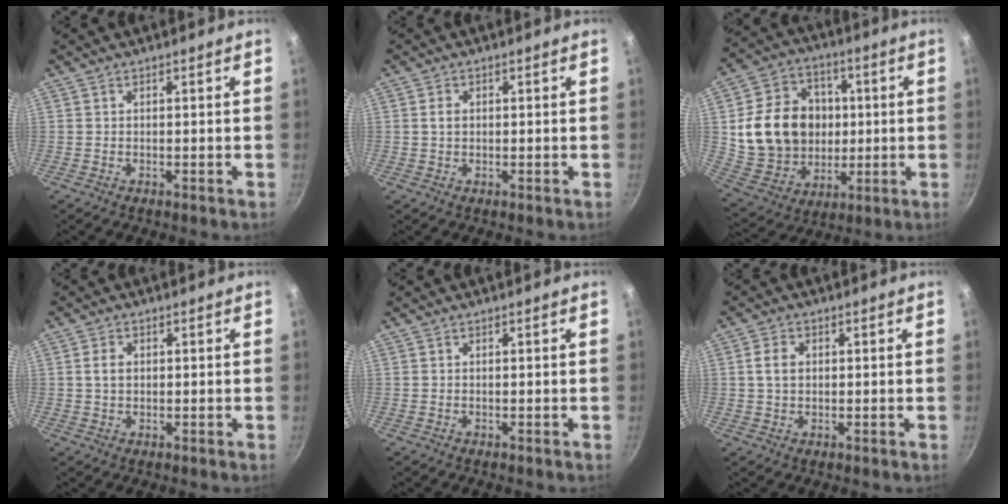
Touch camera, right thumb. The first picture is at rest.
{"total": 1.6, "force": [0.2, 1.2, 1.0], "torque": [-0.016, 0.004, 0.004]}
{"total": 20.2, "force": [1.4, 16.6, 11.3], "torque": [-0.167, 0.013, 0.038]}
{"total": 2.6, "force": [0.4, 1.9, 1.7], "torque": [-0.025, 0.004, 0.006]}
{"total": 0.0}
{"total": 3.6, "force": [0.5, 2.7, 2.4], "torque": [-0.038, 0.007, 0.007]}